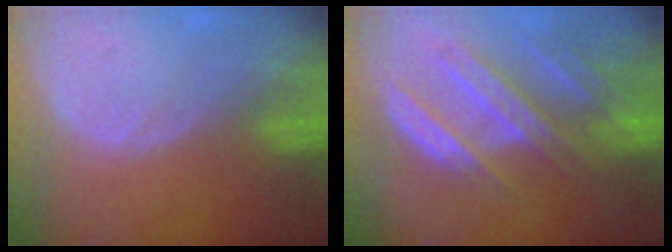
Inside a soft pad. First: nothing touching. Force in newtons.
{"total": 8.9, "press": 8.0, "slide": 4.0}